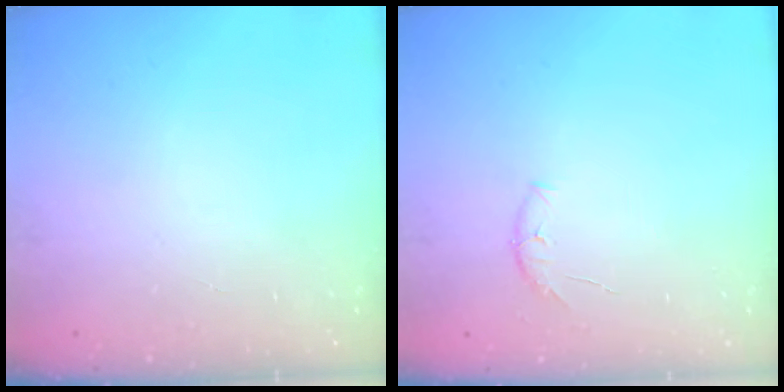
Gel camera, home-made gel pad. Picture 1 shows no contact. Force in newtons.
{"total": 5.6, "press": 5.5, "slide": 1.1}